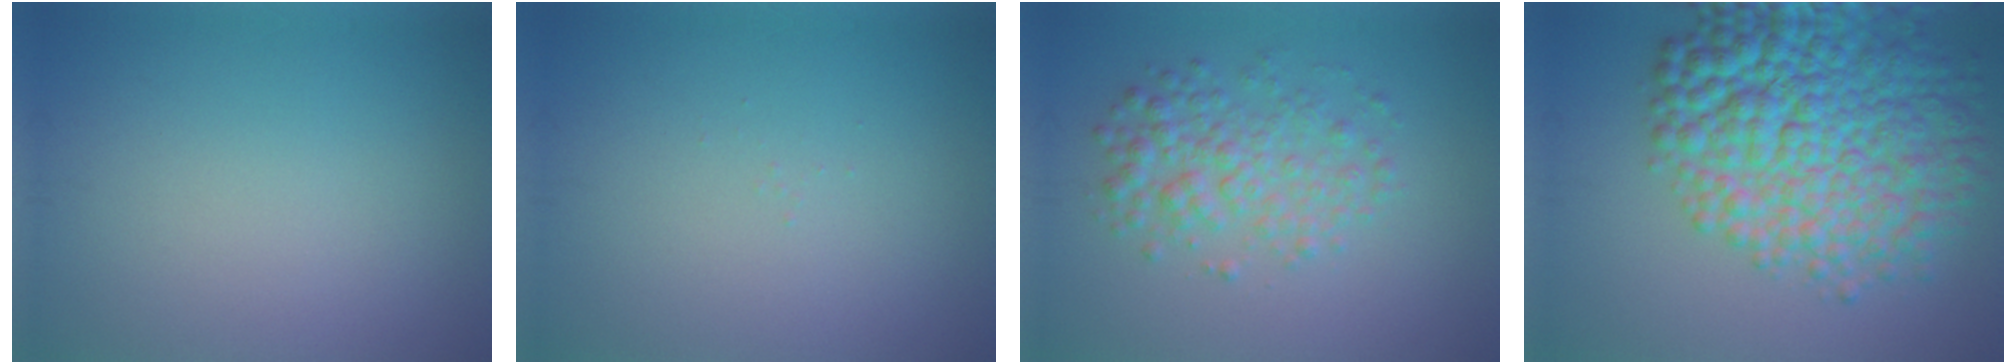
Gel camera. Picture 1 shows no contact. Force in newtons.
{"total": 0.0}
{"total": 3.8, "press": 3.8, "slide": 0.1}
{"total": 11.5, "press": 11.5, "slide": 0.2}